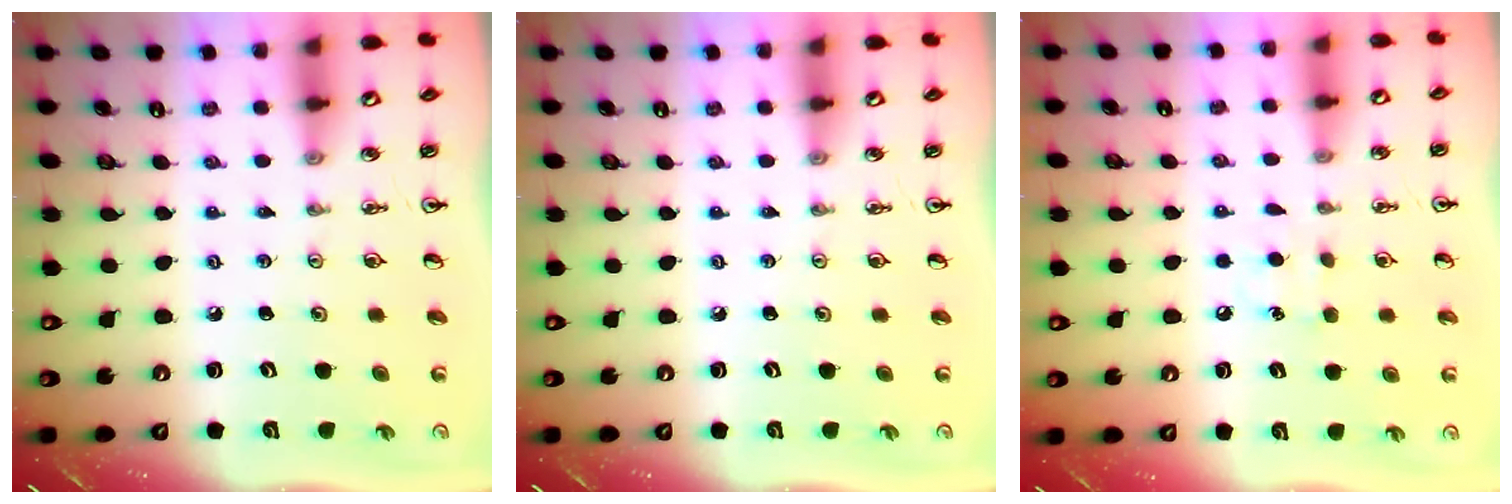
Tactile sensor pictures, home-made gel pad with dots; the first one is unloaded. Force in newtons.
{"total": 0.0}
{"total": 7.5, "press": 7.4, "slide": 0.7}